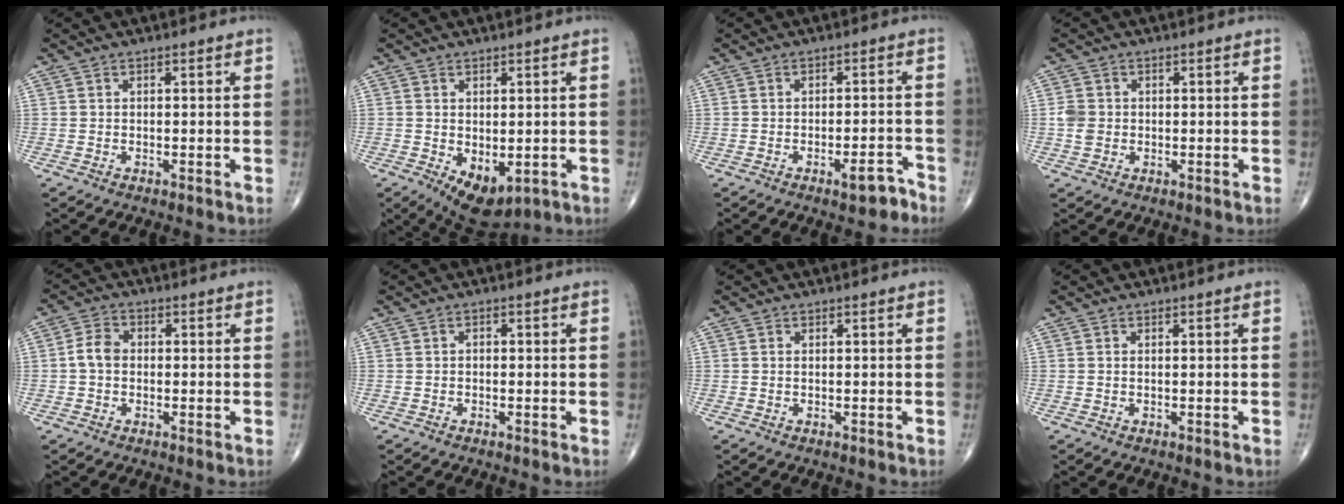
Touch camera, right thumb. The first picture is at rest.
{"total": 7.8, "force": [-2.1, 4.4, 6.0], "torque": [-0.081, -0.008, -0.014]}
{"total": 4.2, "force": [-2.8, 1.3, 2.8], "torque": [-0.031, 0.021, -0.038]}
{"total": 3.1, "force": [-0.2, 2.6, 1.6], "torque": [-0.025, 0.006, -0.003]}
{"total": 4.0, "force": [-0.3, 3.0, 2.6], "torque": [-0.046, 0.013, -0.013]}
{"total": 0.6, "force": [-0.1, 0.5, 0.4], "torque": [0.001, 0.003, -0.007]}
{"total": 0.0}
{"total": 0.0}